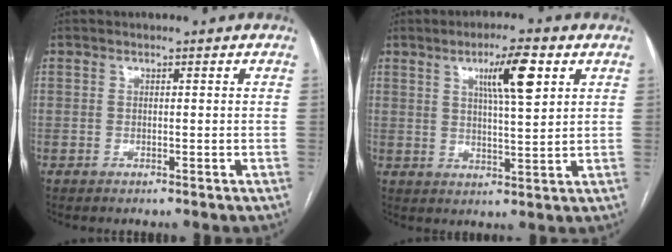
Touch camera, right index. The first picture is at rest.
{"total": 8.0, "force": [3.5, 0.9, 7.2], "torque": [-0.122, 0.006, 0.057]}